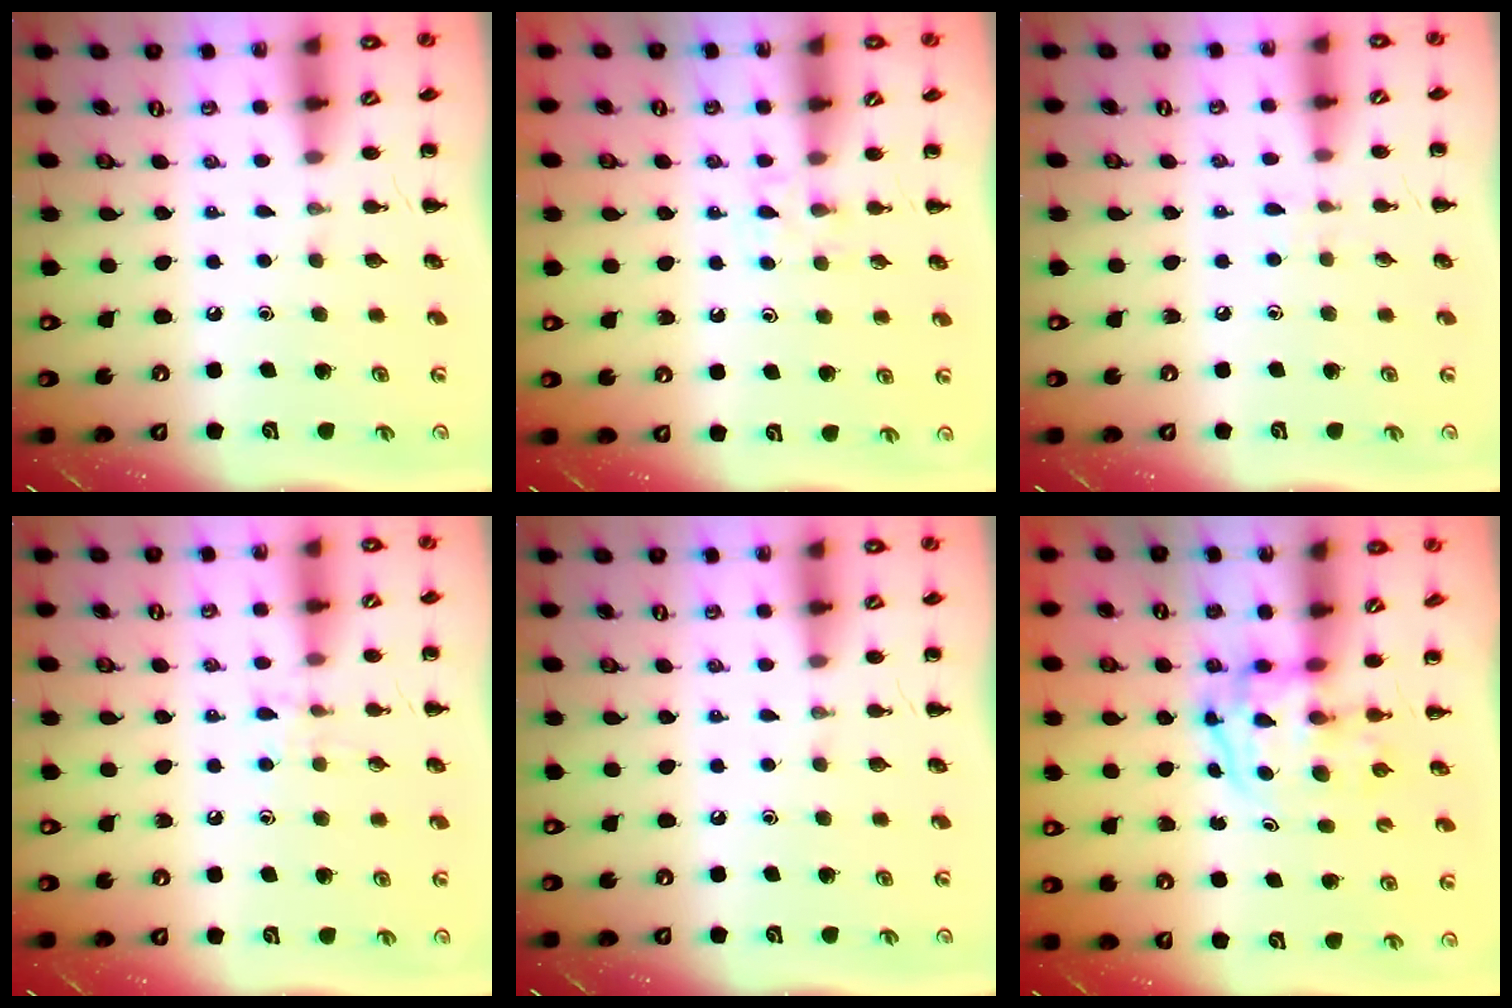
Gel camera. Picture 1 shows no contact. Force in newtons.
{"total": 2.9, "press": 2.7, "slide": 1.2}
{"total": 3.7, "press": 3.4, "slide": 1.6}
{"total": 6.9, "press": 6.7, "slide": 1.5}
{"total": 0.0}
{"total": 3.7, "press": 3.6, "slide": 0.6}